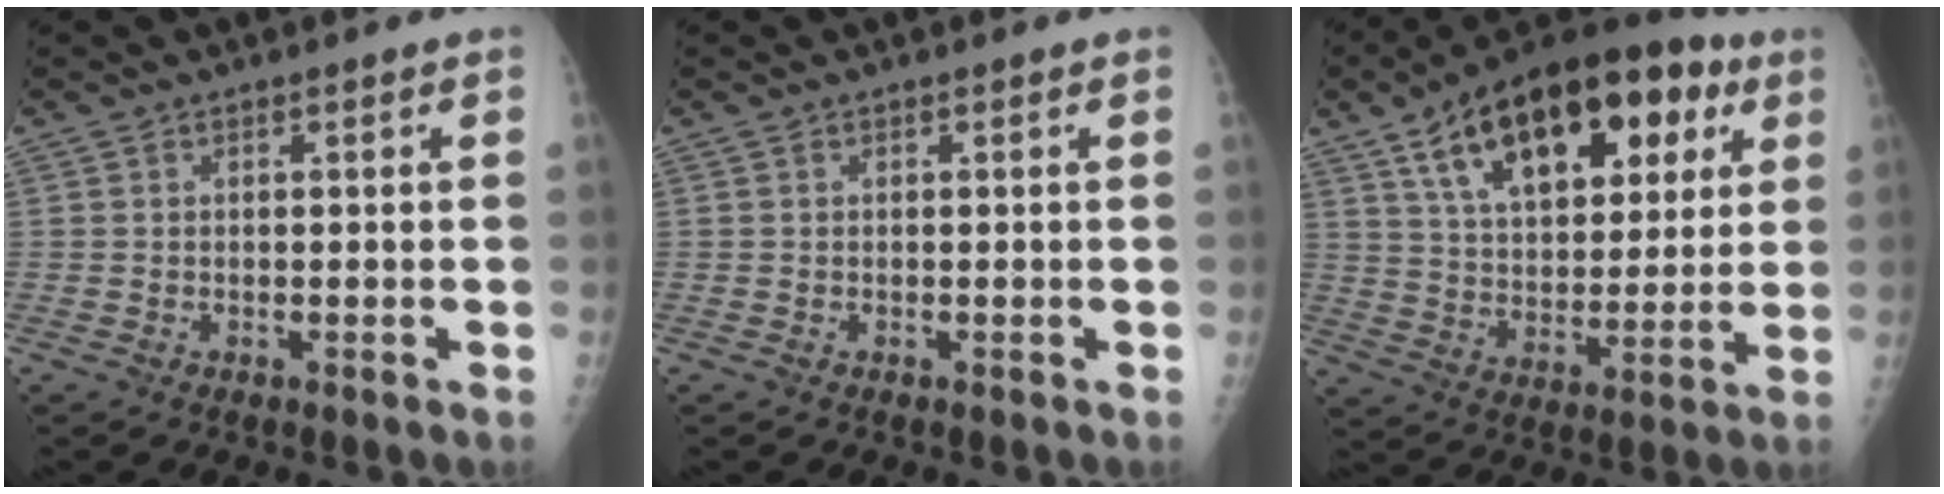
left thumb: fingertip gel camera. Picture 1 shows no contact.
{"total": 0.0}
{"total": 24.8, "force": [11.3, 13.2, 17.7], "torque": [-0.241, -0.003, 0.182]}